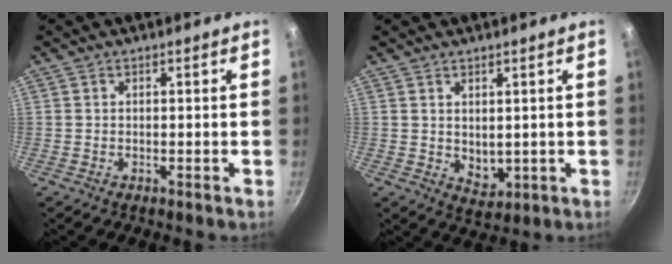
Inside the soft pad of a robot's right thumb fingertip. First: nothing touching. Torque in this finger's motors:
{"motor_torque": [-0.41, 0.38, -0.10, 0.07, -0.02]}